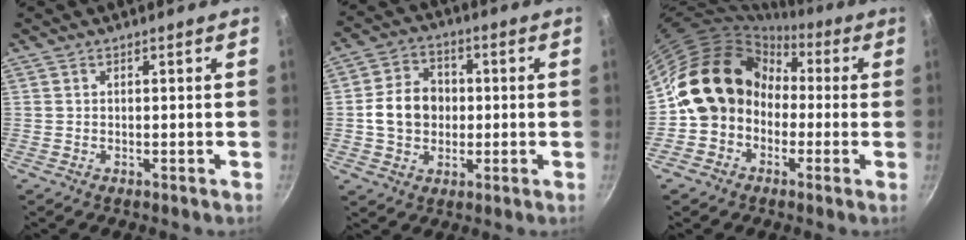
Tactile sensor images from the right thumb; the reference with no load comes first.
{"total": 10.1, "force": [-0.1, 8.3, 5.7], "torque": [-0.074, 0.016, -0.010]}
{"total": 15.7, "force": [-1.0, 13.5, 8.0], "torque": [-0.099, 0.060, -0.031]}